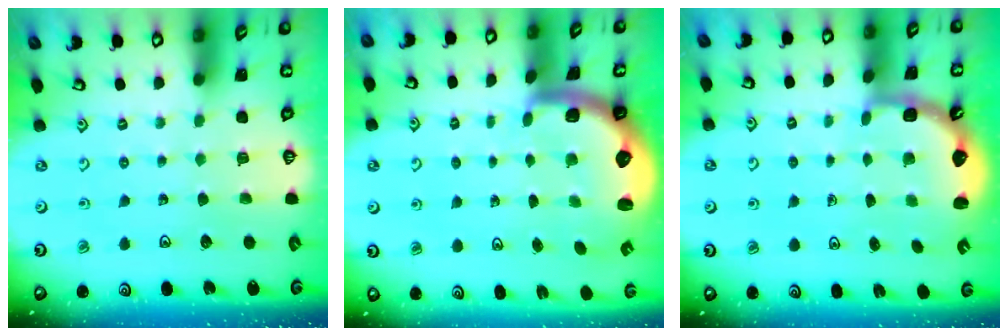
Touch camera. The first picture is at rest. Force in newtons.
{"total": 2.8, "press": 2.4, "slide": 1.4}
{"total": 2.5, "press": 2.1, "slide": 1.3}